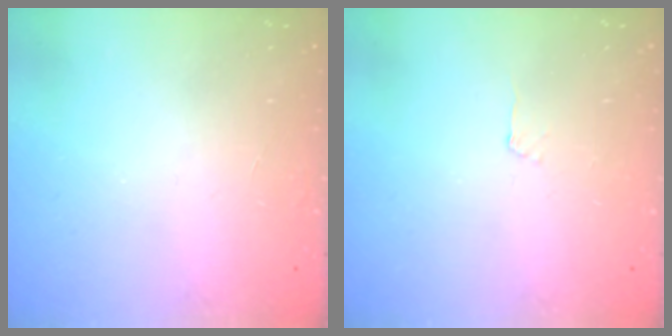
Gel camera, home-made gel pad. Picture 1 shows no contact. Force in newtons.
{"total": 2.5, "press": 2.5, "slide": 0.3}